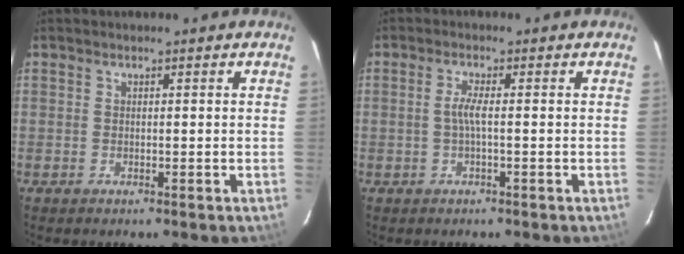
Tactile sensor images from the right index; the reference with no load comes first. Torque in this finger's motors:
{"motor_torque": [0.13, 0.10, 0.22, 0.07]}